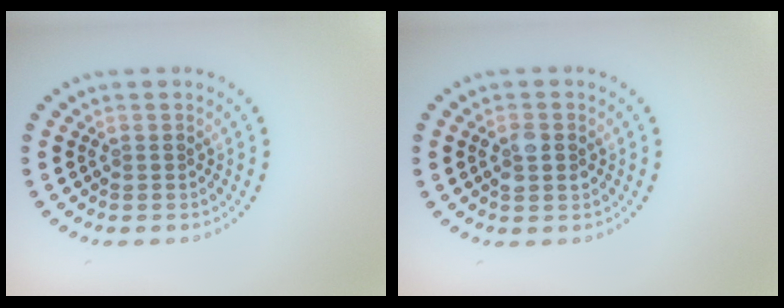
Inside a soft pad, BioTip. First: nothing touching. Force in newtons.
{"total": 1.7, "press": 1.7, "slide": 0.1}